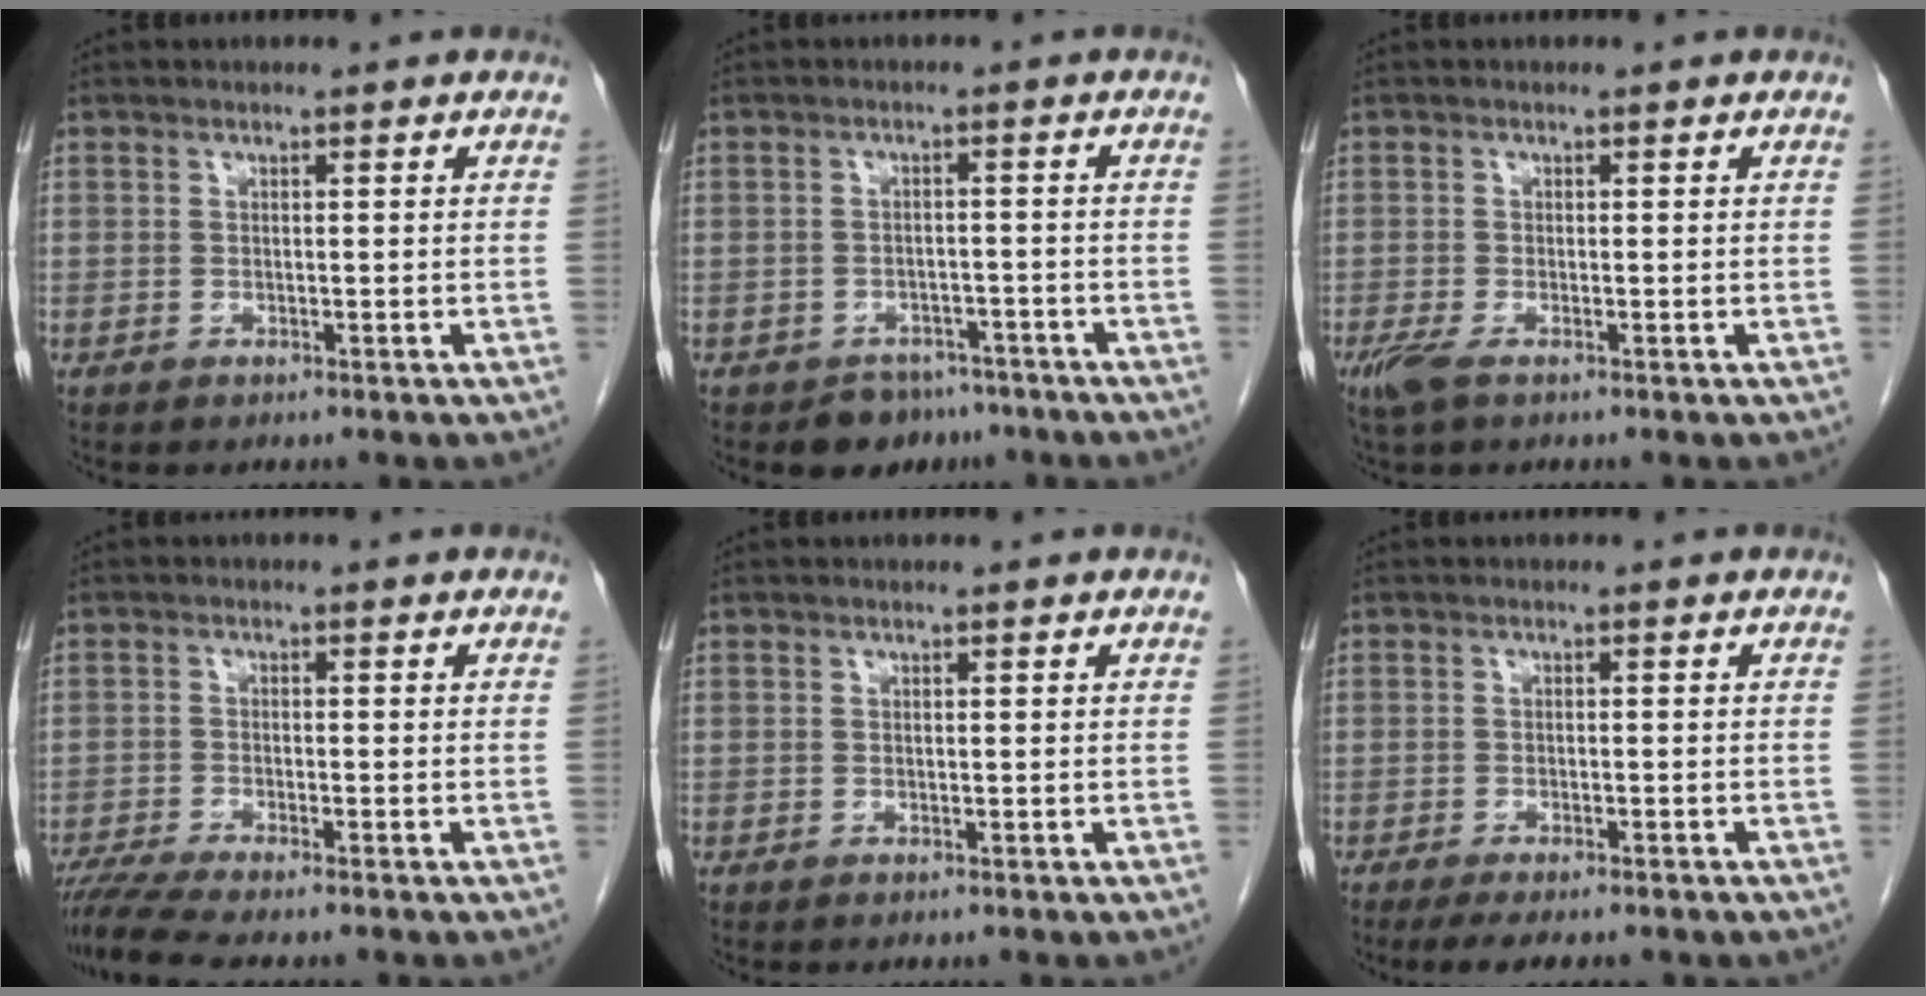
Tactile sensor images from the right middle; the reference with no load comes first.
{"total": 4.5, "force": [-3.6, 2.7, 0.5], "torque": [0.002, 0.008, -0.049]}
{"total": 2.7, "force": [-1.6, 0.8, 2.0], "torque": [-0.051, -0.008, -0.031]}
{"total": 6.0, "force": [-5.2, -0.5, 3.0], "torque": [-0.054, -0.015, -0.090]}
{"total": 0.0}
{"total": 7.4, "force": [-5.9, 1.7, 4.1], "torque": [-0.056, -0.011, -0.082]}